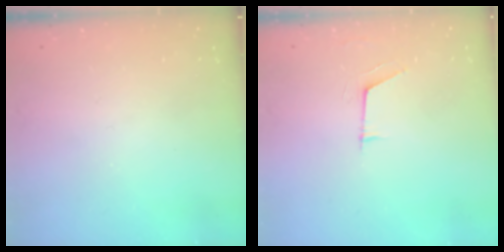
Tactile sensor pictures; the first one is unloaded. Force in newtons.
{"total": 4.4, "press": 4.3, "slide": 0.7}